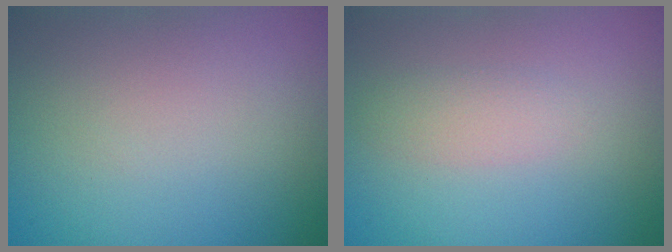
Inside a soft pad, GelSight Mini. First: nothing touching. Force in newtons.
{"total": 1.7, "press": 1.7, "slide": 0.0}